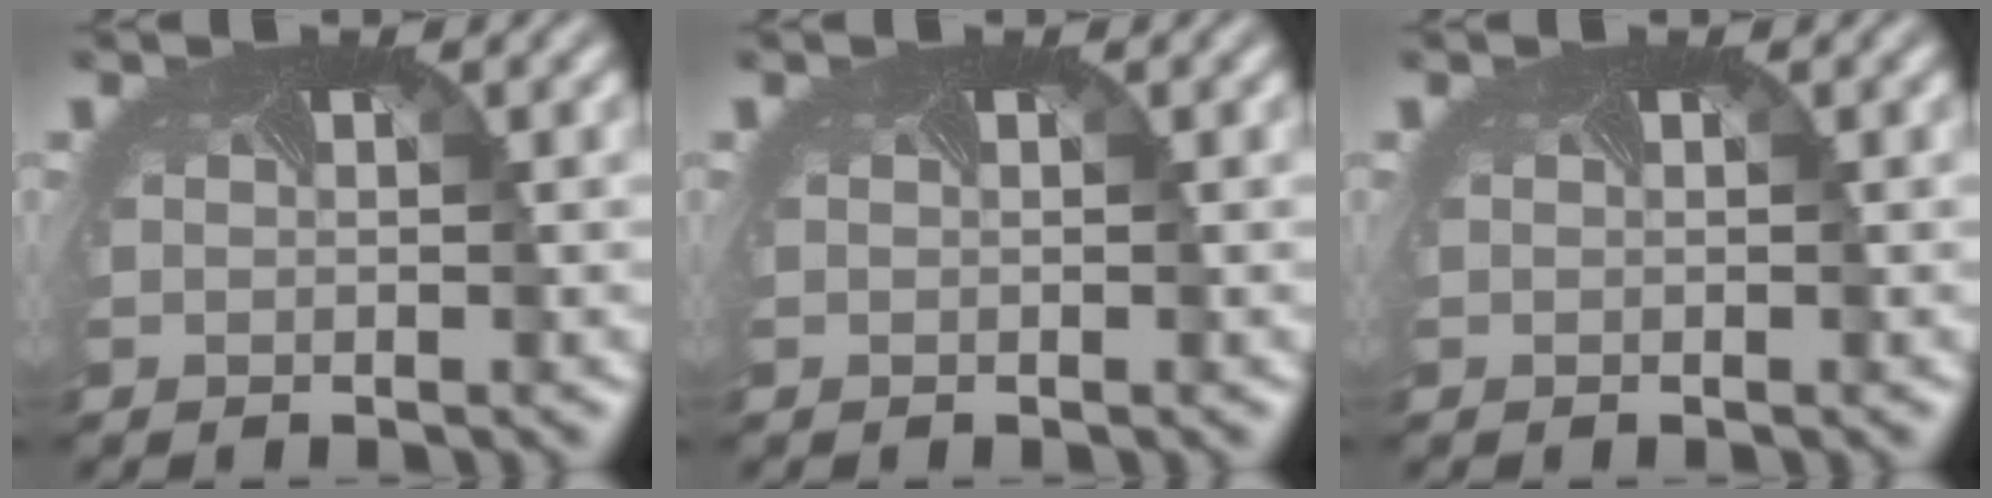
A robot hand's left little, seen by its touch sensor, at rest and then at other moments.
{"total": 0.0}
{"total": 0.0}